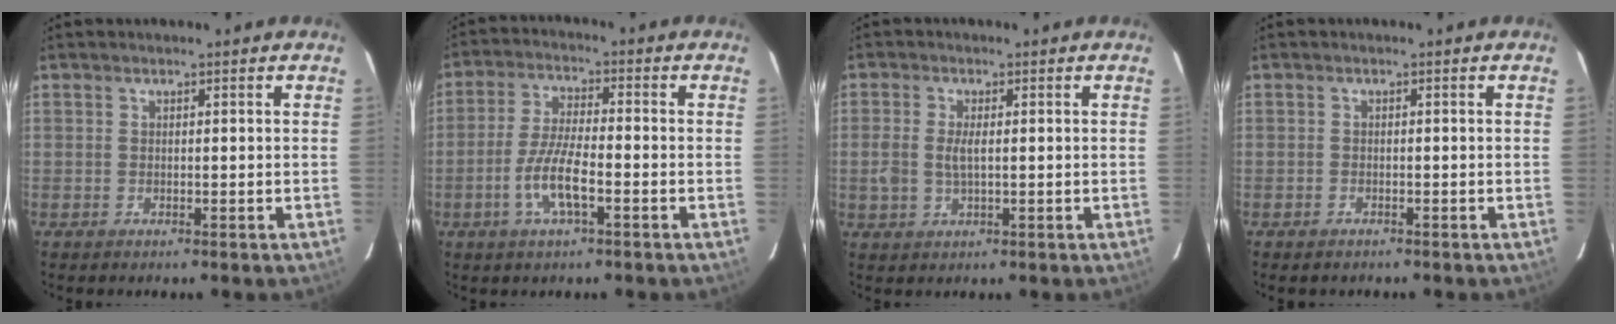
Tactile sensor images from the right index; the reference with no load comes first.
{"total": 8.0, "force": [-3.2, 1.9, 7.0], "torque": [-0.147, -0.001, -0.064]}
{"total": 4.2, "force": [-0.1, 2.1, 3.7], "torque": [-0.077, 0.000, -0.002]}
{"total": 1.0, "force": [-0.9, 0.6, 0.2], "torque": [-0.005, 0.003, -0.014]}